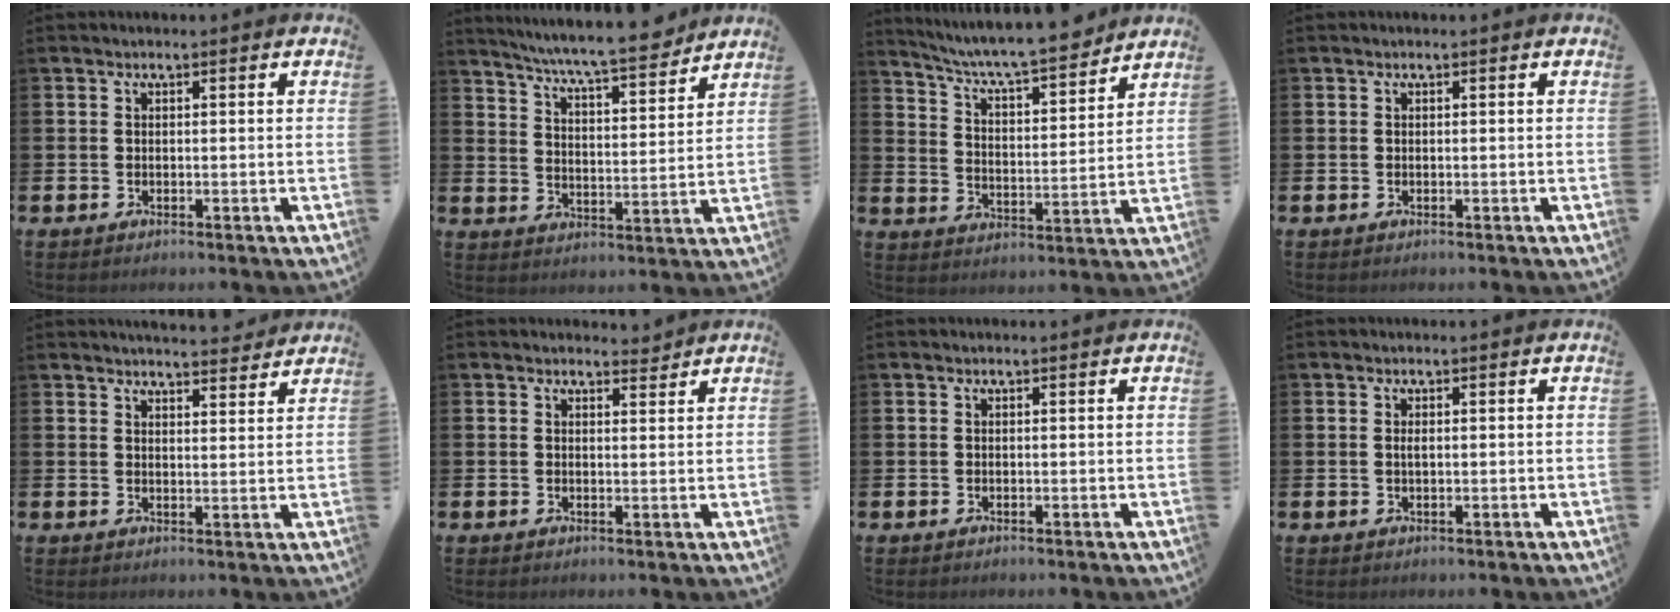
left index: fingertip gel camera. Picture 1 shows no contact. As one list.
[{"total": 8.0, "force": [7.5, 0.3, 3.0], "torque": [-0.079, -0.049, 0.130]}, {"total": 7.3, "force": [6.9, 0.5, 2.5], "torque": [-0.081, -0.053, 0.117]}, {"total": 0.0}, {"total": 3.9, "force": [3.9, 0.2, 0.2], "torque": [-0.003, -0.024, 0.069]}, {"total": 2.2, "force": [2.2, 0.5, 0.1], "torque": [0.003, -0.010, 0.038]}, {"total": 0.0}, {"total": 0.8, "force": [0.2, 0.2, 0.7], "torque": [-0.014, 0.002, 0.002]}]